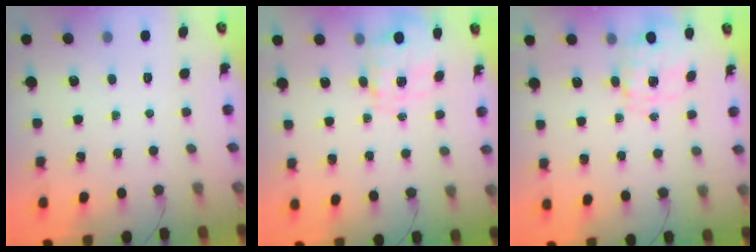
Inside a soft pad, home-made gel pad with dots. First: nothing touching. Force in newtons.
{"total": 3.6, "press": 3.5, "slide": 1.0}
{"total": 3.8, "press": 3.7, "slide": 0.9}